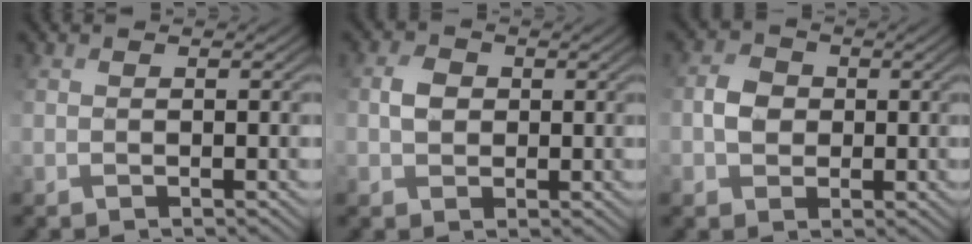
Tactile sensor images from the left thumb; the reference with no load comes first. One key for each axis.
{"total": 2.1, "fx": 0.6, "fy": 1.9, "fz": 0.7, "tx": -0.014, "ty": 0.010, "tz": 0.007}
{"total": 2.8, "fx": 0.2, "fy": 2.6, "fz": 0.9, "tx": -0.017, "ty": 0.010, "tz": -0.001}